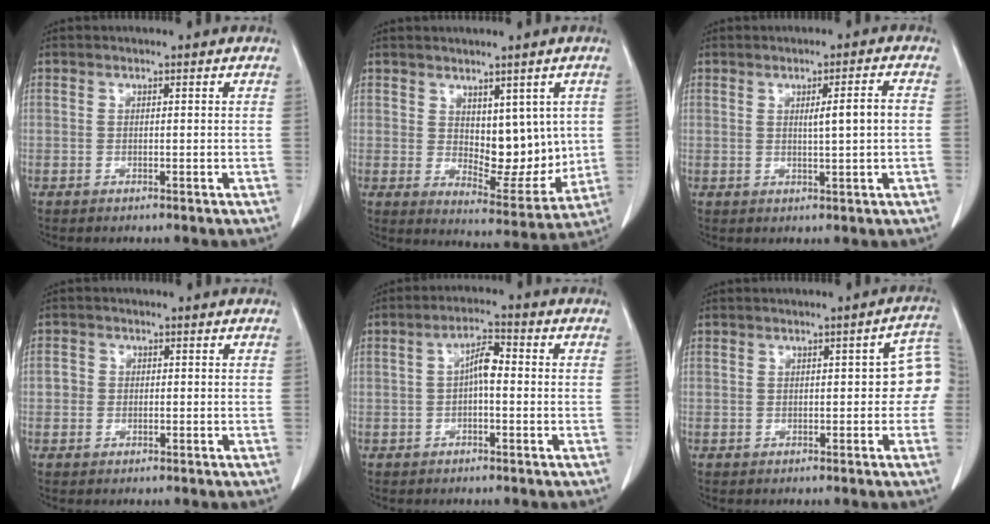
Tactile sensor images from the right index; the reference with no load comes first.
{"total": 9.1, "force": [1.8, 4.9, 7.4], "torque": [-0.090, -0.009, 0.045]}
{"total": 4.1, "force": [0.3, -0.1, 4.1], "torque": [-0.064, 0.002, 0.008]}
{"total": 1.8, "force": [-0.1, 1.8, 0.5], "torque": [-0.002, 0.007, -0.003]}
{"total": 4.1, "force": [0.1, 1.3, 3.9], "torque": [-0.070, 0.017, -0.001]}
{"total": 5.7, "force": [0.5, 2.0, 5.3], "torque": [-0.047, 0.026, 0.003]}